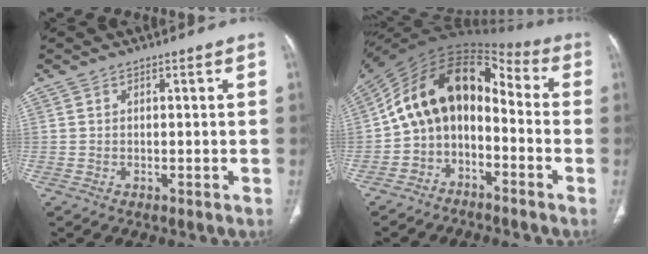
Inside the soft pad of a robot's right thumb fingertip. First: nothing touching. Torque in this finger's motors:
{"motor_torque": [1.65, 3.29, 1.52, -1.23, 0.43]}